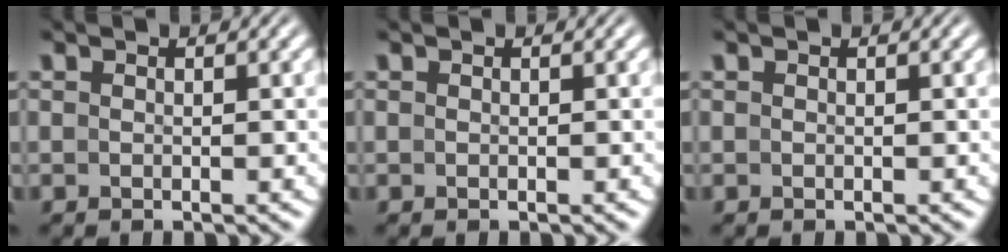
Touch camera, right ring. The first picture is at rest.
{"total": 0.0}
{"total": 0.0}